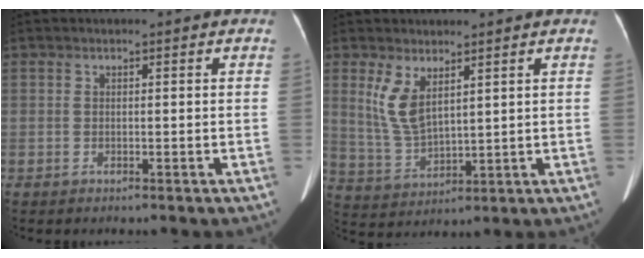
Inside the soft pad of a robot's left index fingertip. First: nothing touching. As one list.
[{"total": 5.9, "force": [3.0, 2.2, 4.6], "torque": [-0.110, -0.007, 0.074]}]